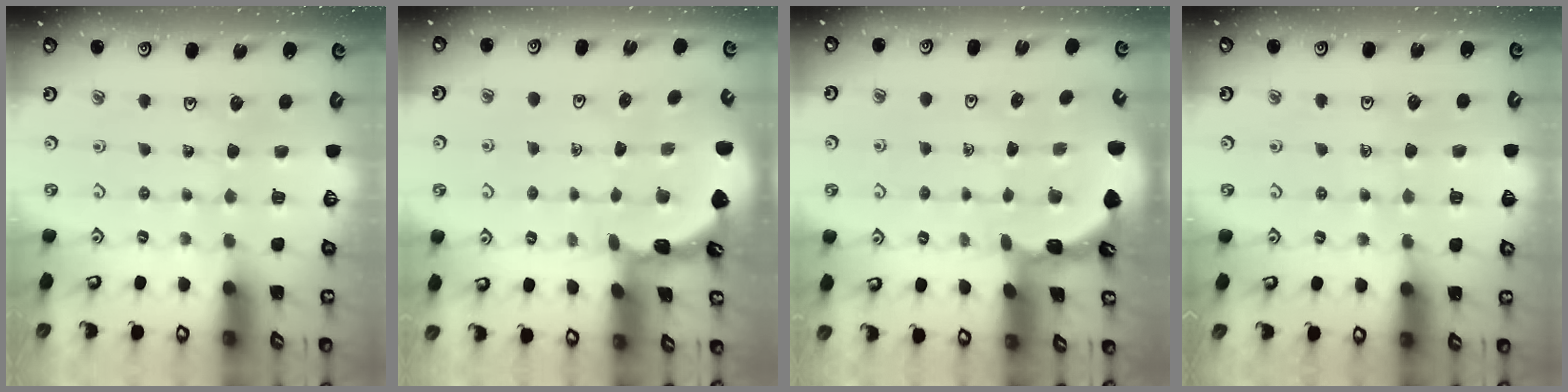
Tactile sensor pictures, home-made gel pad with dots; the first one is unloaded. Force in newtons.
{"total": 1.7, "press": 1.7, "slide": 0.2}
{"total": 1.6, "press": 1.6, "slide": 0.1}
{"total": 4.0, "press": 4.0, "slide": 0.6}